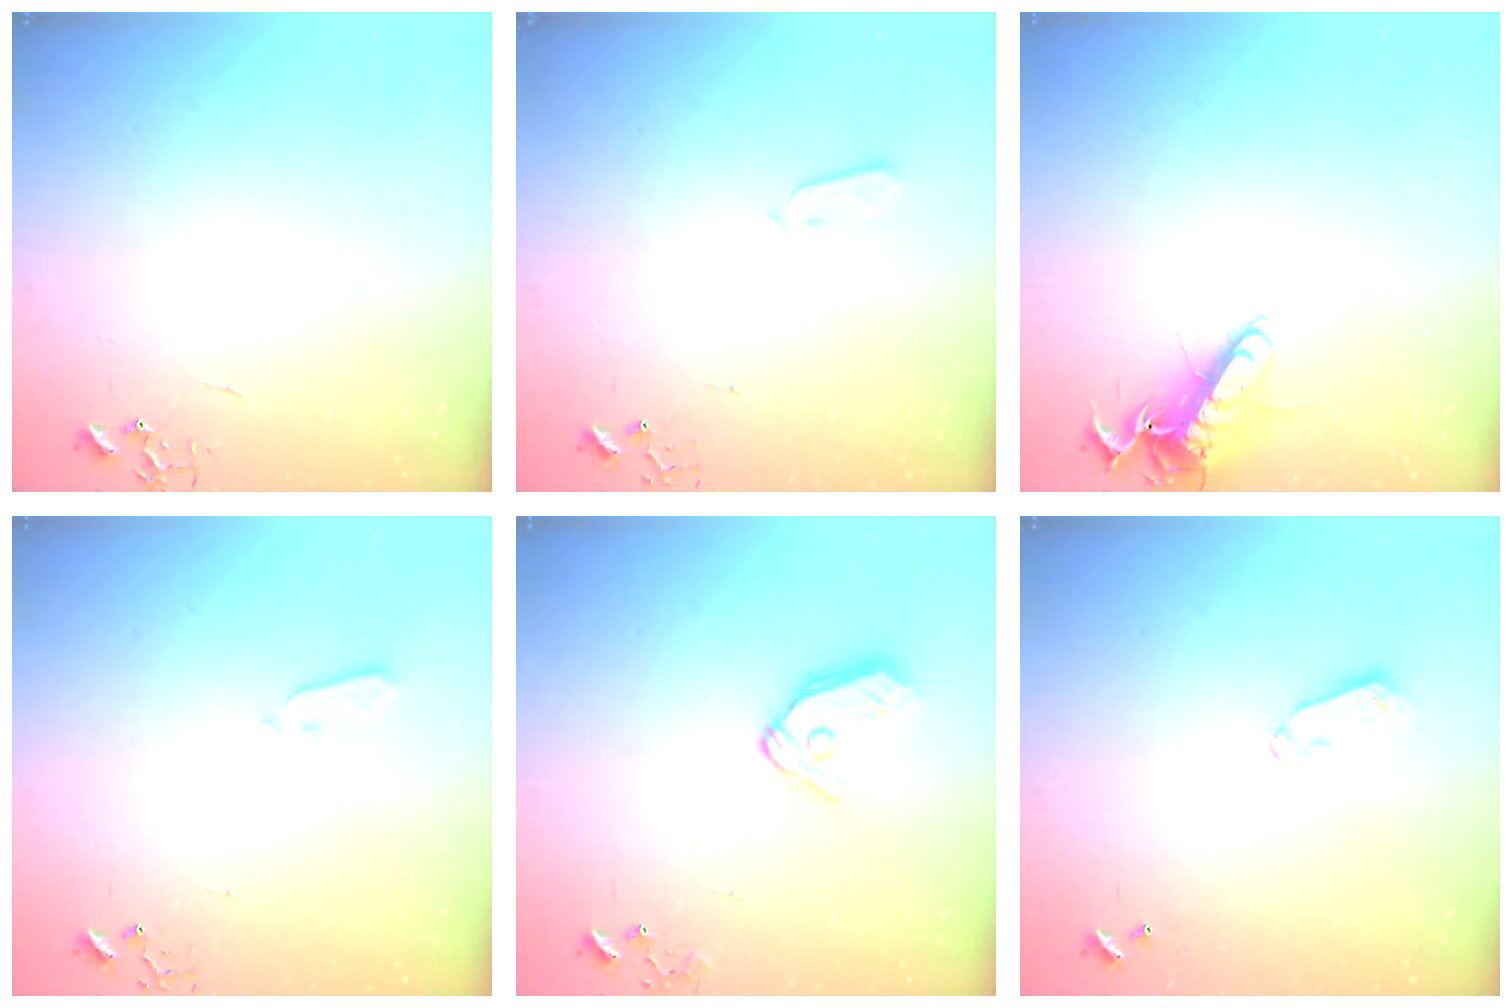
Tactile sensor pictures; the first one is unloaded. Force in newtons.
{"total": 2.1, "press": 2.0, "slide": 0.4}
{"total": 13.3, "press": 13.2, "slide": 1.1}
{"total": 3.0, "press": 3.0, "slide": 0.3}
{"total": 12.2, "press": 12.1, "slide": 1.5}
{"total": 4.1, "press": 4.0, "slide": 0.4}